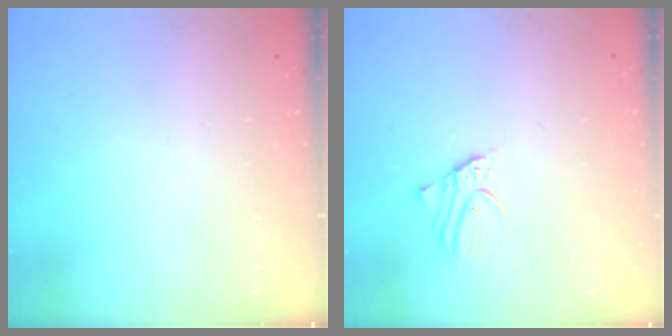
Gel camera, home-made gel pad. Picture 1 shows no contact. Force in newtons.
{"total": 2.7, "press": 2.7, "slide": 0.2}